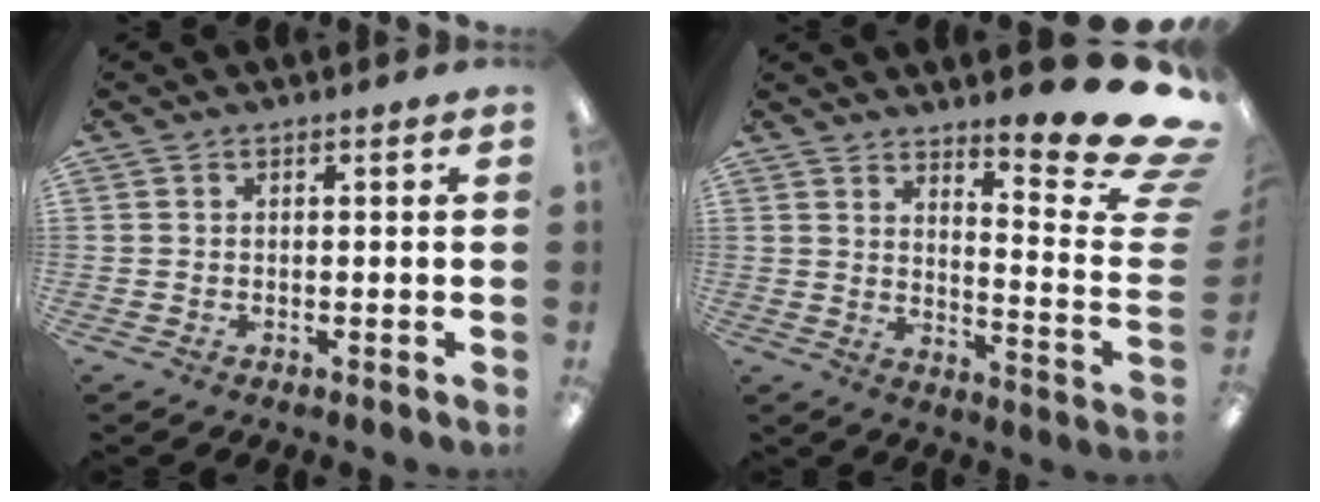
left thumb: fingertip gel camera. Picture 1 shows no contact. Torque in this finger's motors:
{"motor_torque": [0.33, 0.13, 1.02, -1.75, 0.15]}